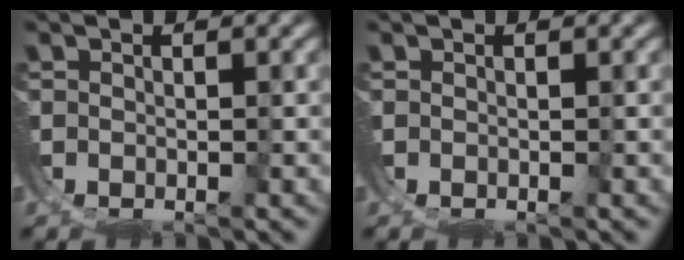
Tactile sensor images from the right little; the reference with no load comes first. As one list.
[{"total": 0.0}]